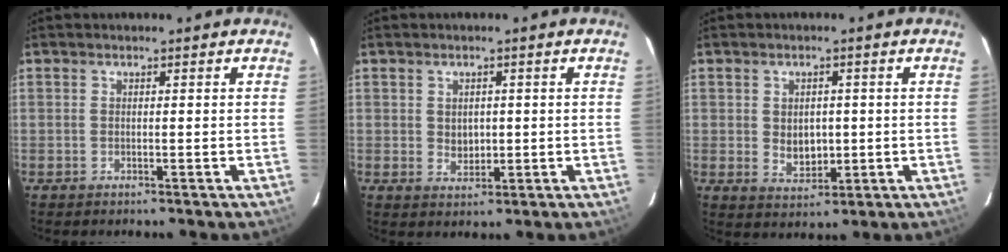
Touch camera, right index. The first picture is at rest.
{"total": 2.3, "force": [0.1, 2.0, 1.1], "torque": [-0.016, 0.000, 0.005]}
{"total": 5.2, "force": [-0.1, 4.0, 3.3], "torque": [-0.057, -0.006, 0.009]}